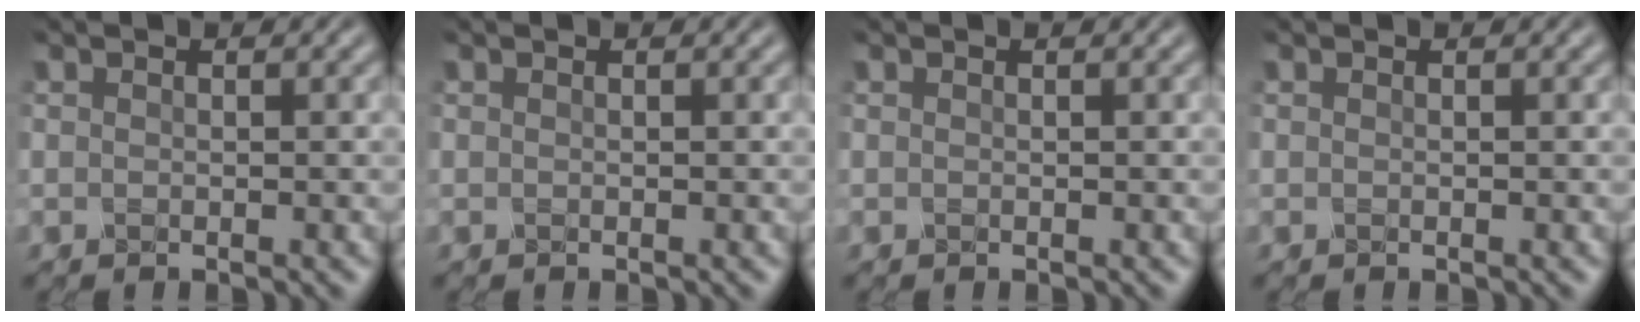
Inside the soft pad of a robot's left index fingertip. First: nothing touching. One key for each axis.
{"total": 0.0}
{"total": 0.0}
{"total": 0.0}